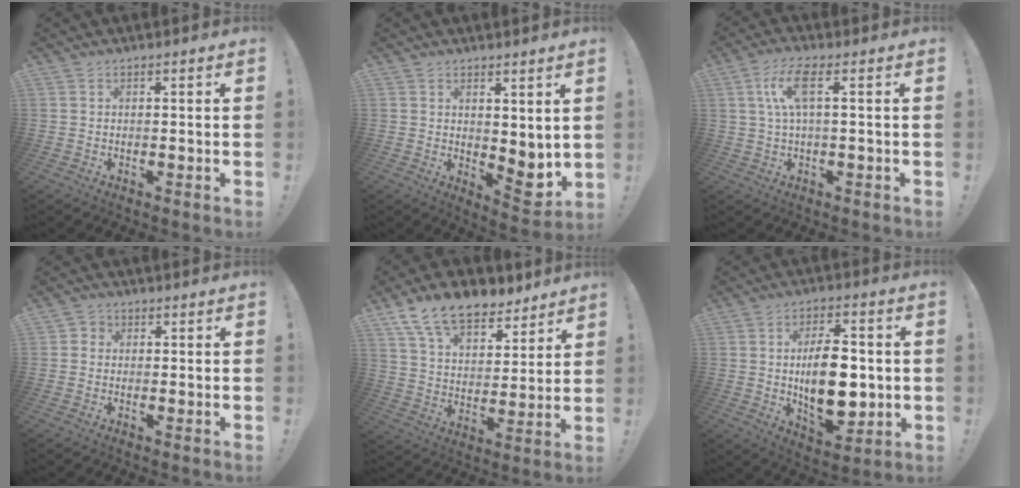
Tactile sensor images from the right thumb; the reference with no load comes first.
{"total": 5.0, "force": [1.3, 2.9, 3.8], "torque": [-0.027, -0.037, 0.029]}
{"total": 8.5, "force": [2.1, 2.3, 7.9], "torque": [-0.148, 0.003, 0.035]}
{"total": 2.3, "force": [-0.3, 2.1, 0.8], "torque": [-0.009, 0.004, -0.006]}
{"total": 15.0, "force": [10.9, 7.6, 6.9], "torque": [-0.117, -0.072, 0.199]}
{"total": 16.7, "force": [-0.5, 9.1, 13.9], "torque": [-0.232, -0.007, -0.012]}